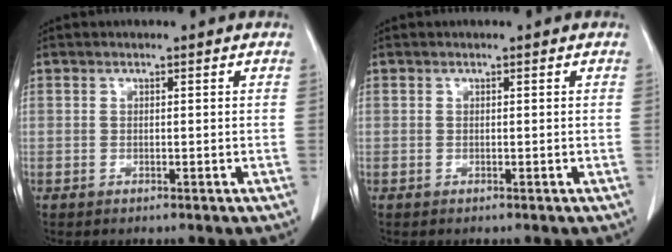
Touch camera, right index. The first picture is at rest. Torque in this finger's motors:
{"motor_torque": [0.00, 0.00, 0.00, 0.00]}